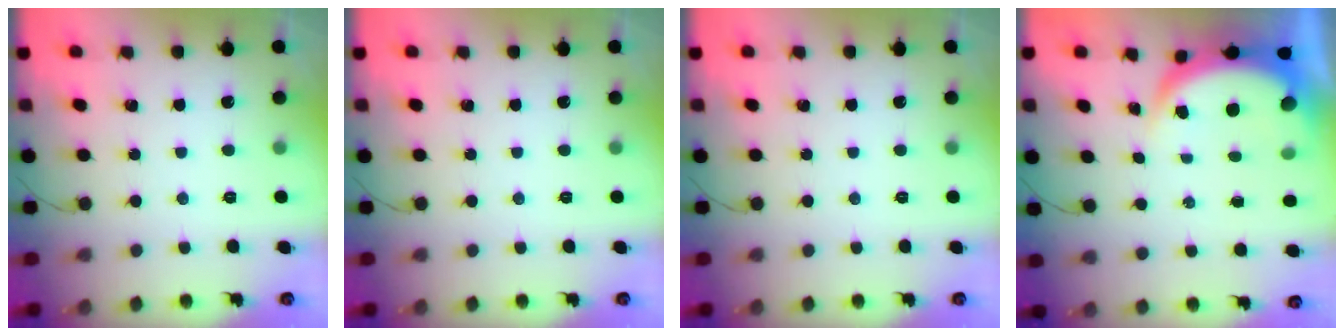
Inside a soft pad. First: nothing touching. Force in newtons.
{"total": 0.0}
{"total": 0.0}
{"total": 6.2, "press": 6.1, "slide": 0.9}